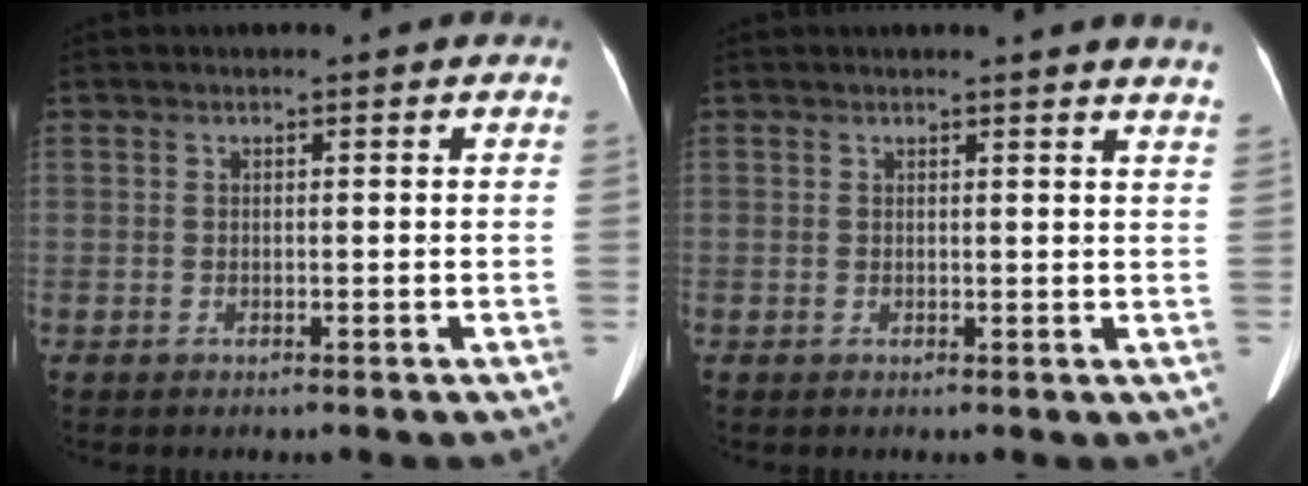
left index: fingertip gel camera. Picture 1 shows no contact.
{"total": 4.7, "force": [4.5, -0.1, 1.4], "torque": [-0.015, -0.014, 0.022]}